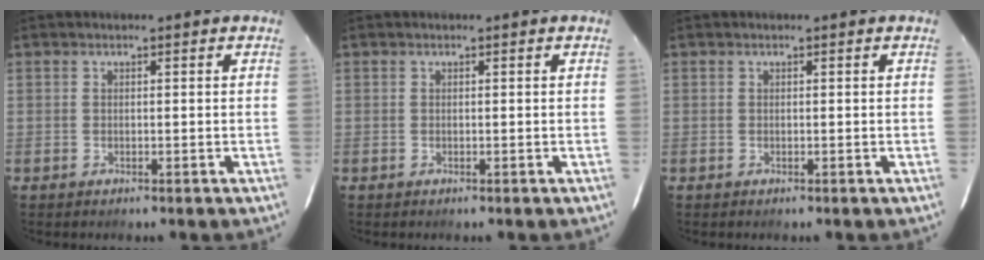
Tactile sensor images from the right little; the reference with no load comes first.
{"total": 0.0}
{"total": 0.0}